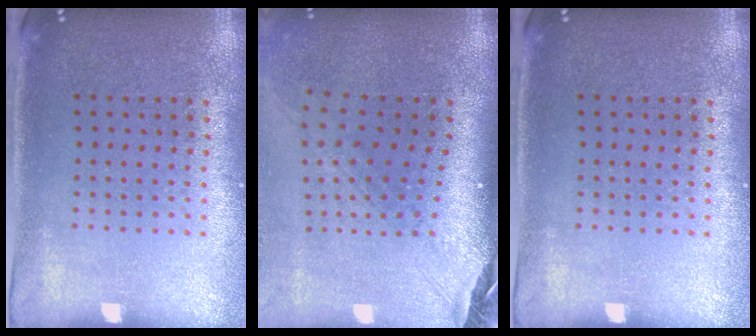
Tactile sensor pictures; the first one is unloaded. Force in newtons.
{"total": 2.7, "press": 2.0, "slide": 1.8}
{"total": 0.0}